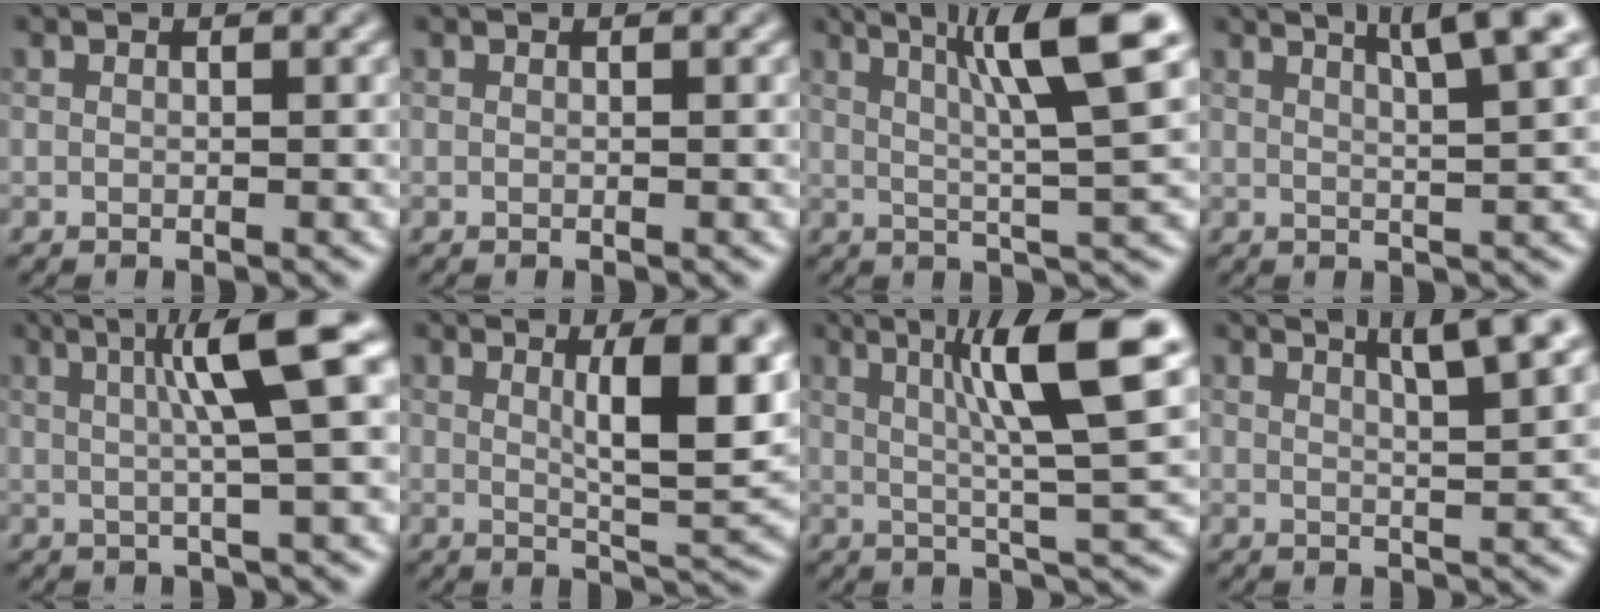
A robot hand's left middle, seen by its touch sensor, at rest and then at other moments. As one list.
[{"total": 0.0}, {"total": 9.4, "force": [3.6, 1.3, 8.6], "torque": [-0.118, 0.017, 0.057]}, {"total": 5.0, "force": [3.0, 0.7, 4.0], "torque": [-0.050, 0.012, 0.041]}, {"total": 6.3, "force": [1.3, 0.7, 6.1], "torque": [-0.088, 0.018, 0.019]}, {"total": 8.0, "force": [2.1, 2.0, 7.5], "torque": [-0.100, -0.006, 0.037]}, {"total": 10.2, "force": [3.1, 1.5, 9.6], "torque": [-0.134, 0.012, 0.046]}, {"total": 4.7, "force": [2.8, 0.7, 3.7], "torque": [-0.045, 0.009, 0.042]}]